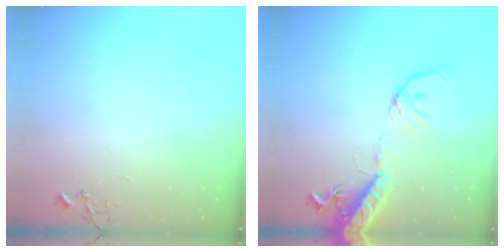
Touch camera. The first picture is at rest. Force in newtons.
{"total": 16.6, "press": 16.2, "slide": 3.5}